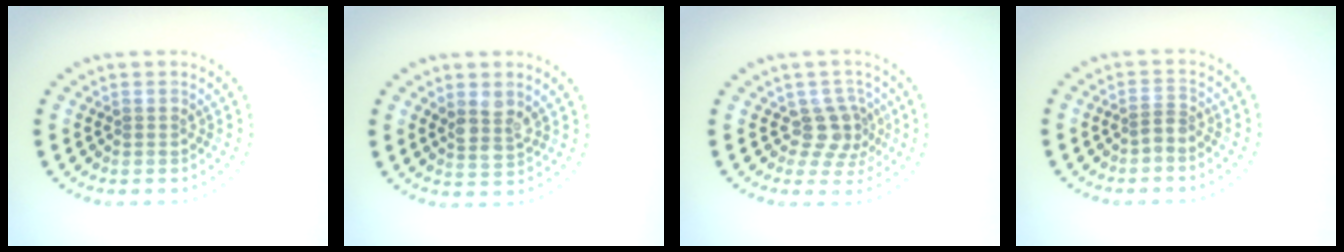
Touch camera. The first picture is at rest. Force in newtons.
{"total": 2.3, "press": 2.1, "slide": 1.1}
{"total": 2.9, "press": 2.2, "slide": 1.9}
{"total": 1.0, "press": 0.6, "slide": 0.8}